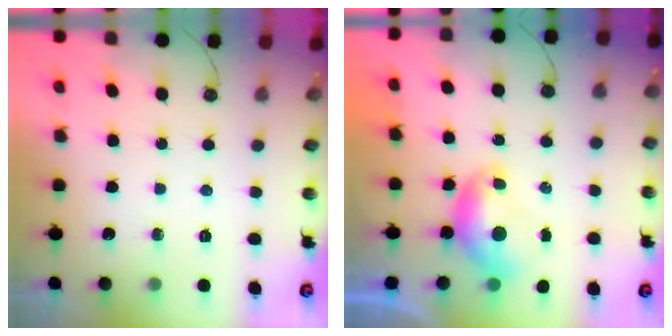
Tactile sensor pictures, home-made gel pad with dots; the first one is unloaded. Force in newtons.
{"total": 0.0}